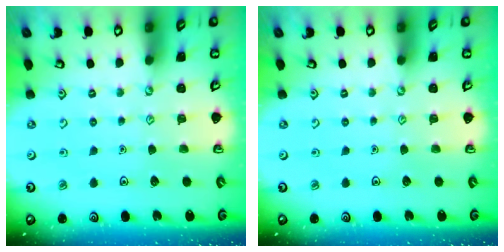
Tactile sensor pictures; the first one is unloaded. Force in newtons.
{"total": 0.0}